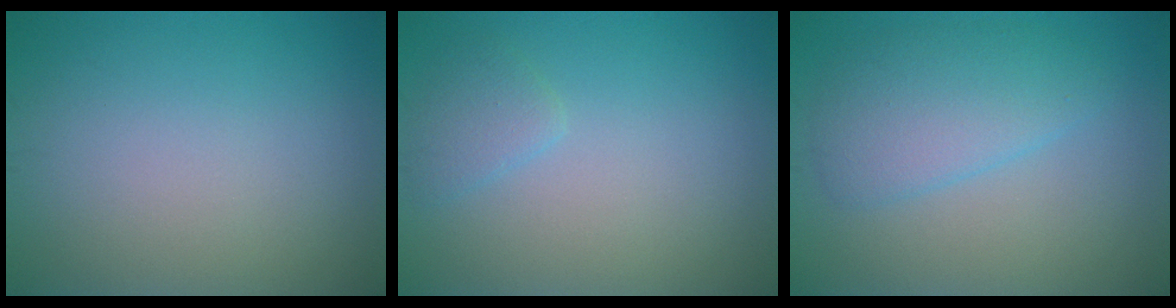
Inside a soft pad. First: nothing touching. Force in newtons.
{"total": 1.5, "press": 1.5, "slide": 0.1}
{"total": 4.1, "press": 4.0, "slide": 0.2}